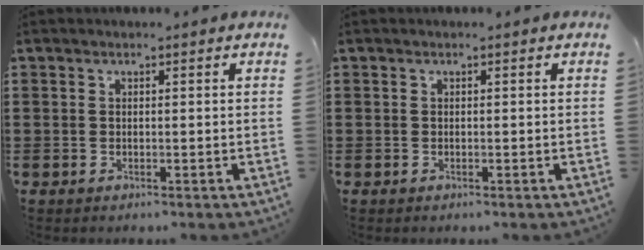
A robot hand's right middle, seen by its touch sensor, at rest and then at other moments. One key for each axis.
{"total": 0.0}